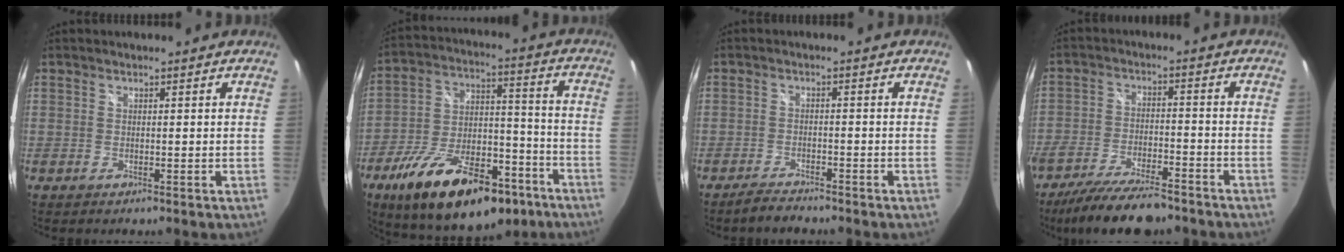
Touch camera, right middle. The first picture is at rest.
{"total": 25.0, "force": [-14.9, 11.2, 16.6], "torque": [-0.284, -0.005, -0.219]}
{"total": 3.0, "force": [-2.8, 0.6, 0.9], "torque": [-0.034, 0.000, -0.050]}
{"total": 14.2, "force": [-11.6, 3.8, 7.2], "torque": [-0.151, -0.025, -0.192]}